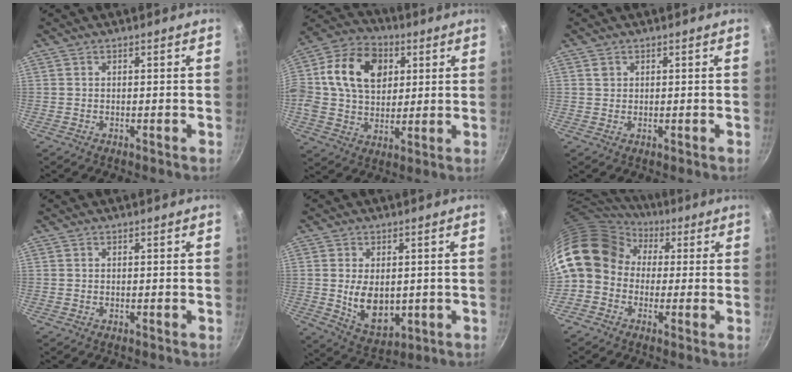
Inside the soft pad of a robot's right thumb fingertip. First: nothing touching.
{"total": 17.4, "force": [3.9, 12.7, 11.1], "torque": [-0.175, 0.015, 0.051]}
{"total": 1.2, "force": [0.5, 1.0, 0.4], "torque": [-0.002, -0.003, 0.006]}
{"total": 0.0}
{"total": 9.2, "force": [0.0, 5.9, 7.1], "torque": [-0.103, -0.018, 0.020]}
{"total": 14.7, "force": [1.9, 12.2, 8.0], "torque": [-0.134, 0.032, 0.010]}